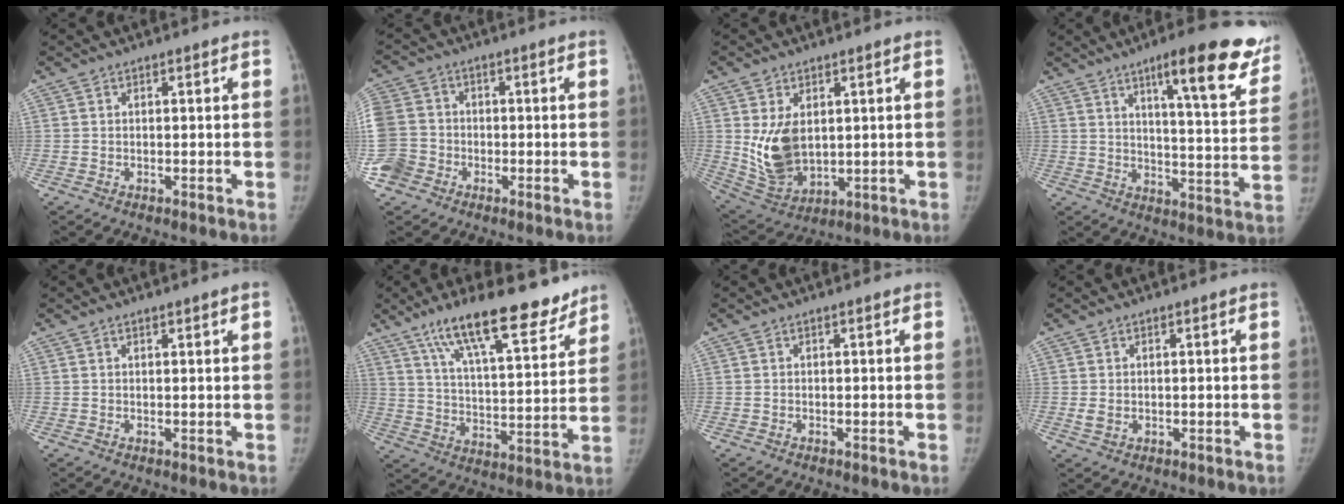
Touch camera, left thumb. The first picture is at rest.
{"total": 12.8, "force": [-3.0, 11.3, 5.3], "torque": [-0.143, 0.023, -0.056]}
{"total": 11.2, "force": [1.7, 7.5, 8.2], "torque": [-0.130, -0.023, 0.053]}
{"total": 18.9, "force": [12.1, 3.9, 14.0], "torque": [-0.151, -0.057, 0.160]}
{"total": 1.4, "force": [0.9, 0.1, 1.1], "torque": [-0.017, -0.002, 0.013]}
{"total": 19.5, "force": [13.9, 5.4, 12.6], "torque": [-0.172, -0.063, 0.228]}
{"total": 0.0}
{"total": 1.8, "force": [0.0, 1.4, 1.2], "torque": [-0.016, -0.003, 0.005]}